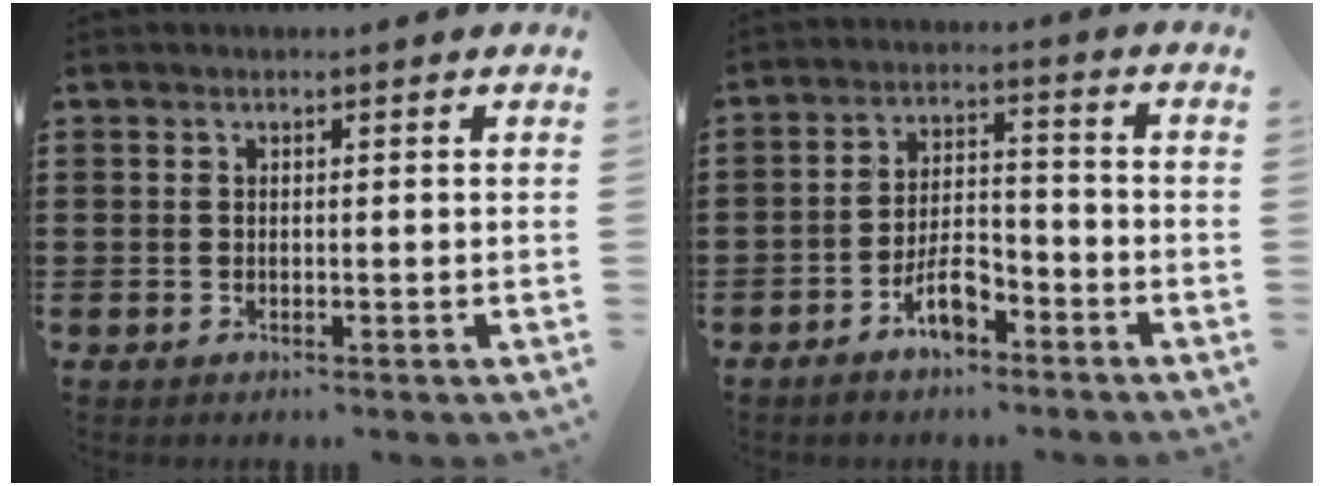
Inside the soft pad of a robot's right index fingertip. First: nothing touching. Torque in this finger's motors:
{"motor_torque": [1.08, -0.70, 0.32, 0.08]}